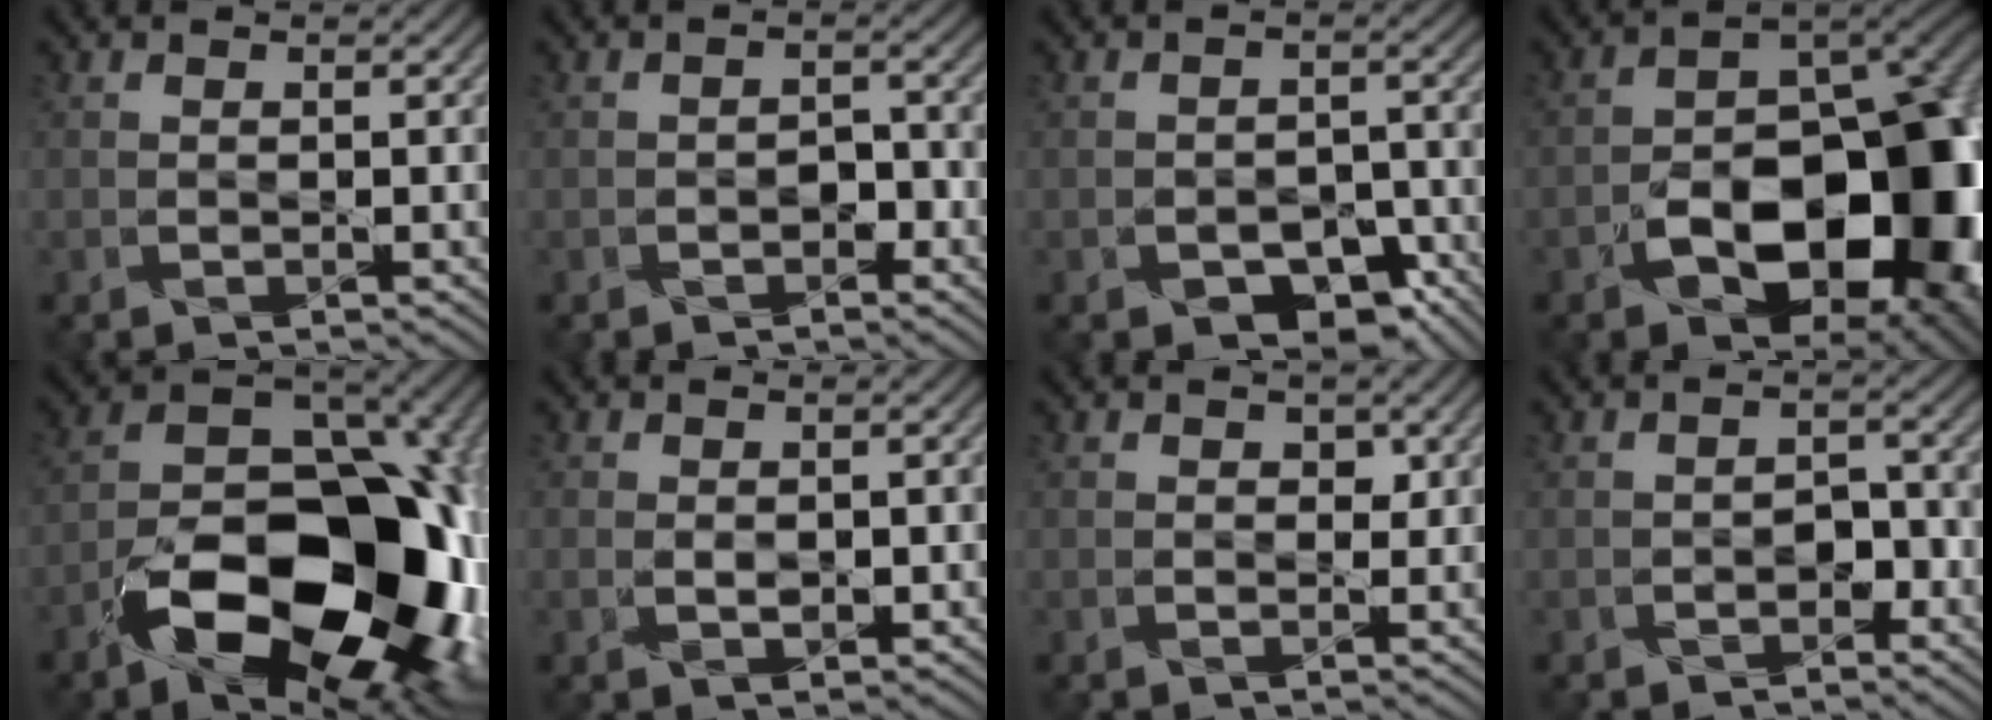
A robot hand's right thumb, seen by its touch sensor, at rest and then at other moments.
{"total": 1.6, "force": [-1.3, 0.9, 0.5], "torque": [-0.005, 0.006, -0.021]}
{"total": 6.5, "force": [-4.2, 4.2, 2.8], "torque": [-0.031, -0.005, -0.055]}
{"total": 17.4, "force": [-5.8, 10.5, 12.6], "torque": [-0.147, -0.025, -0.084]}
{"total": 18.7, "force": [-7.7, 10.7, 13.3], "torque": [-0.193, -0.025, -0.122]}
{"total": 1.6, "force": [-0.1, 1.1, 1.2], "torque": [-0.028, -0.003, 0.001]}
{"total": 1.1, "force": [0.2, 0.9, 0.6], "torque": [-0.011, -0.005, 0.001]}
{"total": 2.0, "force": [-1.5, 1.1, 0.7], "torque": [-0.008, 0.007, -0.023]}